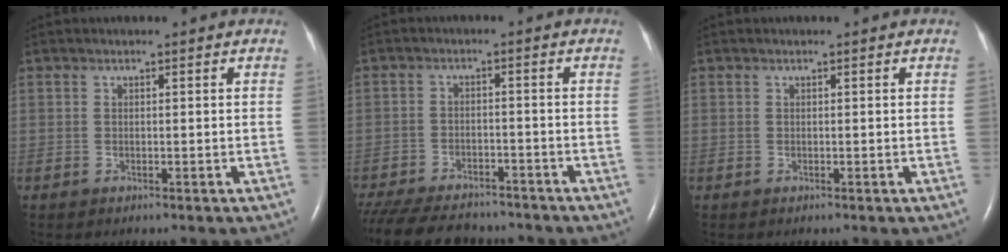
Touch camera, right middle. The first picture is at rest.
{"total": 17.4, "force": [-14.8, 5.9, 7.1], "torque": [-0.192, -0.027, -0.214]}
{"total": 0.0}